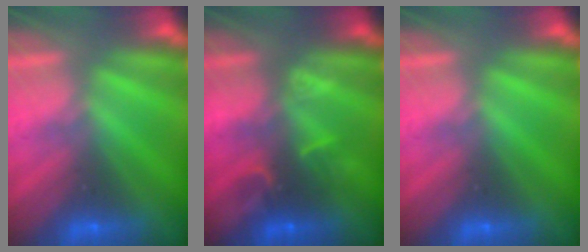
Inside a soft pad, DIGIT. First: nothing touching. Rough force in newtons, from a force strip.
{"total": 4.4}
{"total": 0.0}